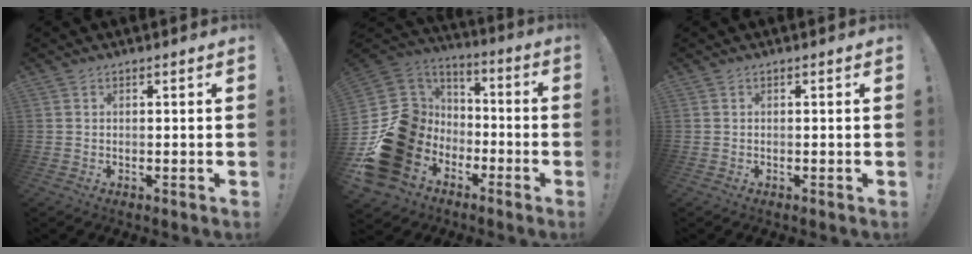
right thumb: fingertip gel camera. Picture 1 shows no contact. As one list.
[{"total": 25.3, "force": [-7.1, 20.7, 12.7], "torque": [-0.185, 0.021, -0.054]}, {"total": 0.0}]